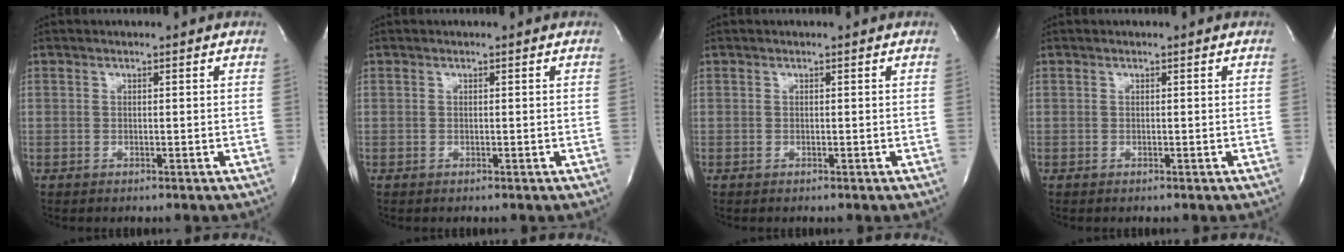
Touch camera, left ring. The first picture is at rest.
{"total": 0.0}
{"total": 0.0}
{"total": 0.0}